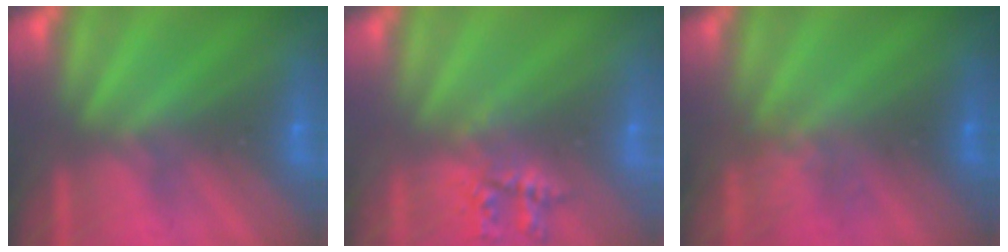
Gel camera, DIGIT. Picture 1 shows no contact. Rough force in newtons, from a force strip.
{"total": 2.2}
{"total": 1.9}